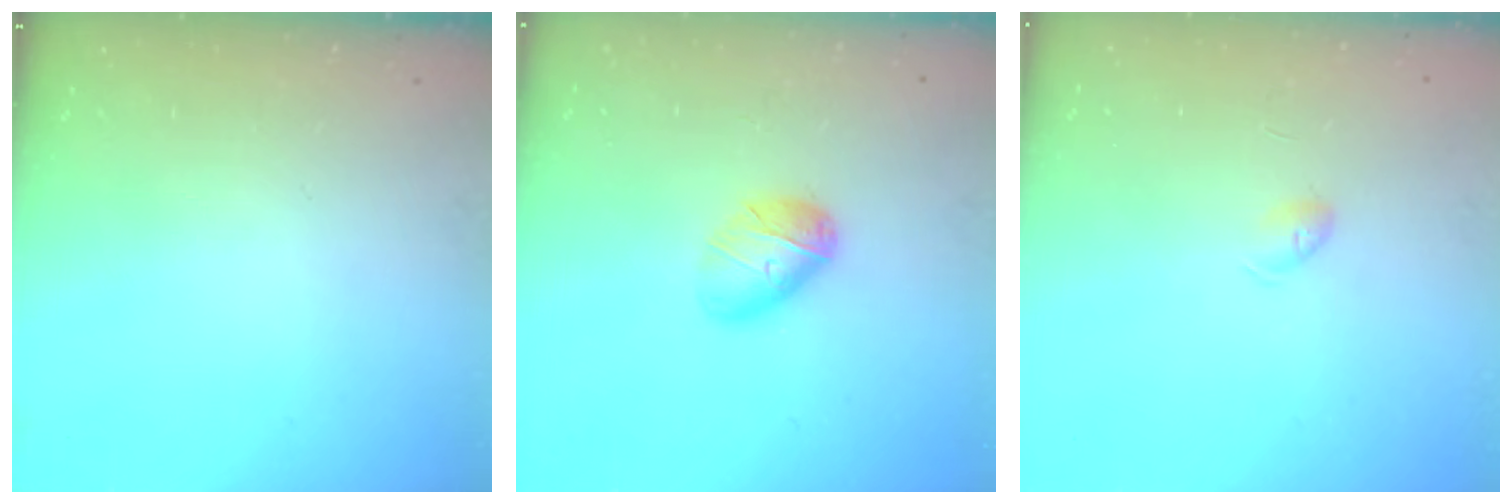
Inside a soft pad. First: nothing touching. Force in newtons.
{"total": 9.9, "press": 9.9, "slide": 0.6}
{"total": 4.0, "press": 4.0, "slide": 0.6}